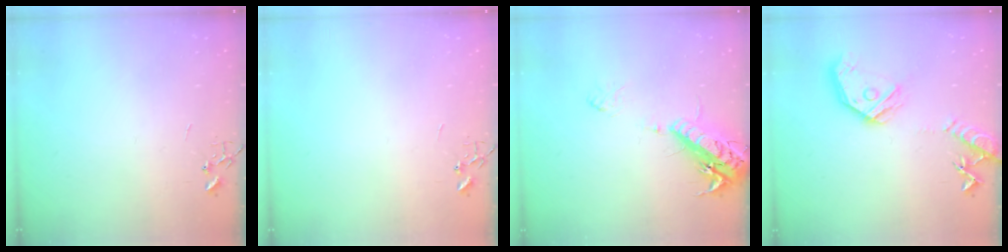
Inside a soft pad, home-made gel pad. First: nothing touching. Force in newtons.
{"total": 0.0}
{"total": 16.4, "press": 15.9, "slide": 3.8}
{"total": 17.1, "press": 16.9, "slide": 2.2}